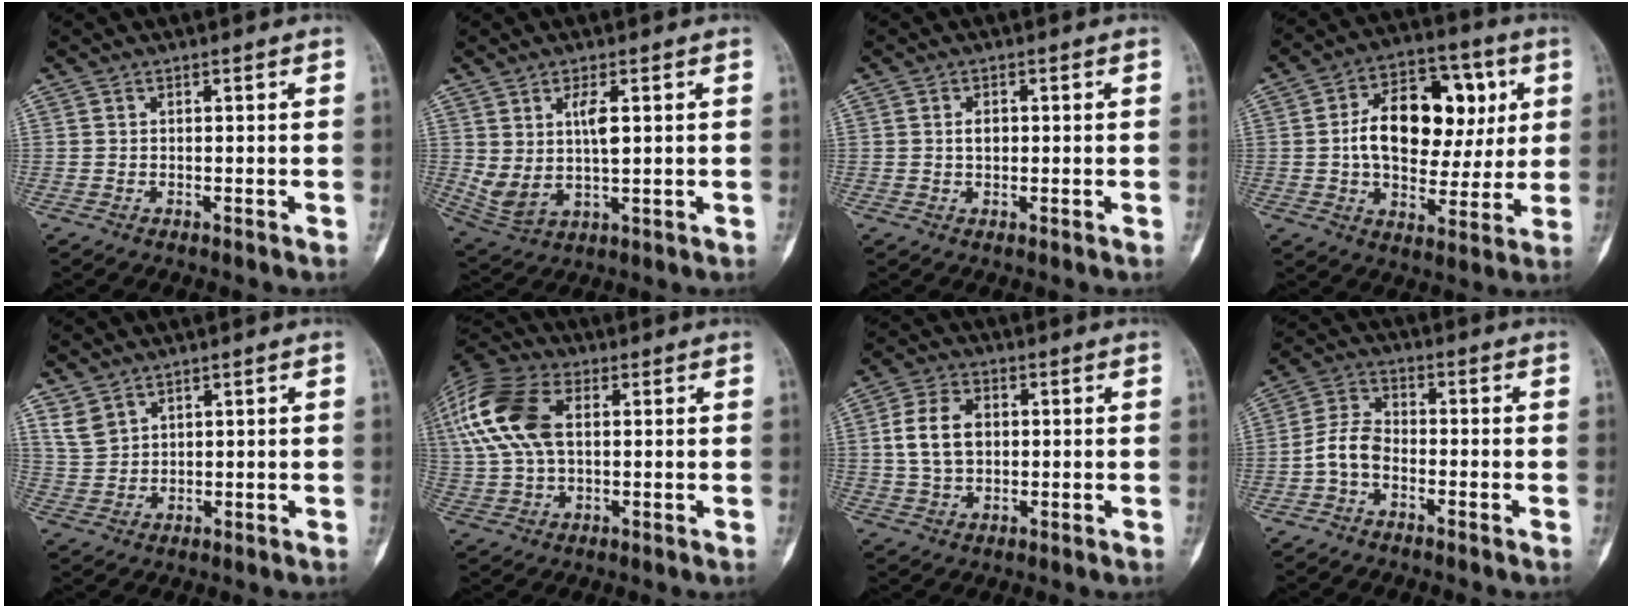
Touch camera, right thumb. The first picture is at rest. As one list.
[{"total": 8.0, "force": [1.8, 3.4, 7.0], "torque": [-0.137, -0.011, 0.048]}, {"total": 1.9, "force": [0.2, 1.3, 1.4], "torque": [-0.017, 0.000, 0.002]}, {"total": 19.5, "force": [3.3, 12.3, 14.8], "torque": [-0.189, 0.015, 0.052]}, {"total": 3.9, "force": [2.9, 2.3, 1.3], "torque": [-0.022, -0.015, 0.070]}, {"total": 19.2, "force": [4.7, 11.5, 14.7], "torque": [-0.350, 0.022, 0.083]}, {"total": 8.6, "force": [1.0, 5.9, 6.1], "torque": [-0.105, 0.007, 0.019]}, {"total": 5.7, "force": [-2.1, 3.6, 3.9], "torque": [-0.072, 0.025, -0.052]}]